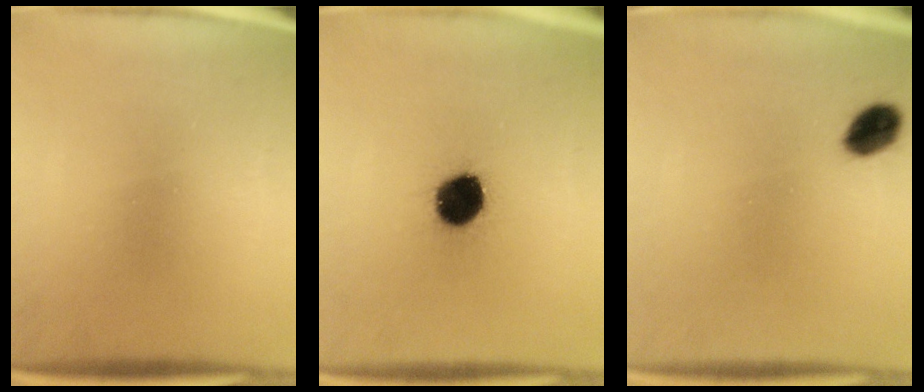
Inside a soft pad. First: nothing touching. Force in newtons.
{"total": 12.3}
{"total": 4.5}